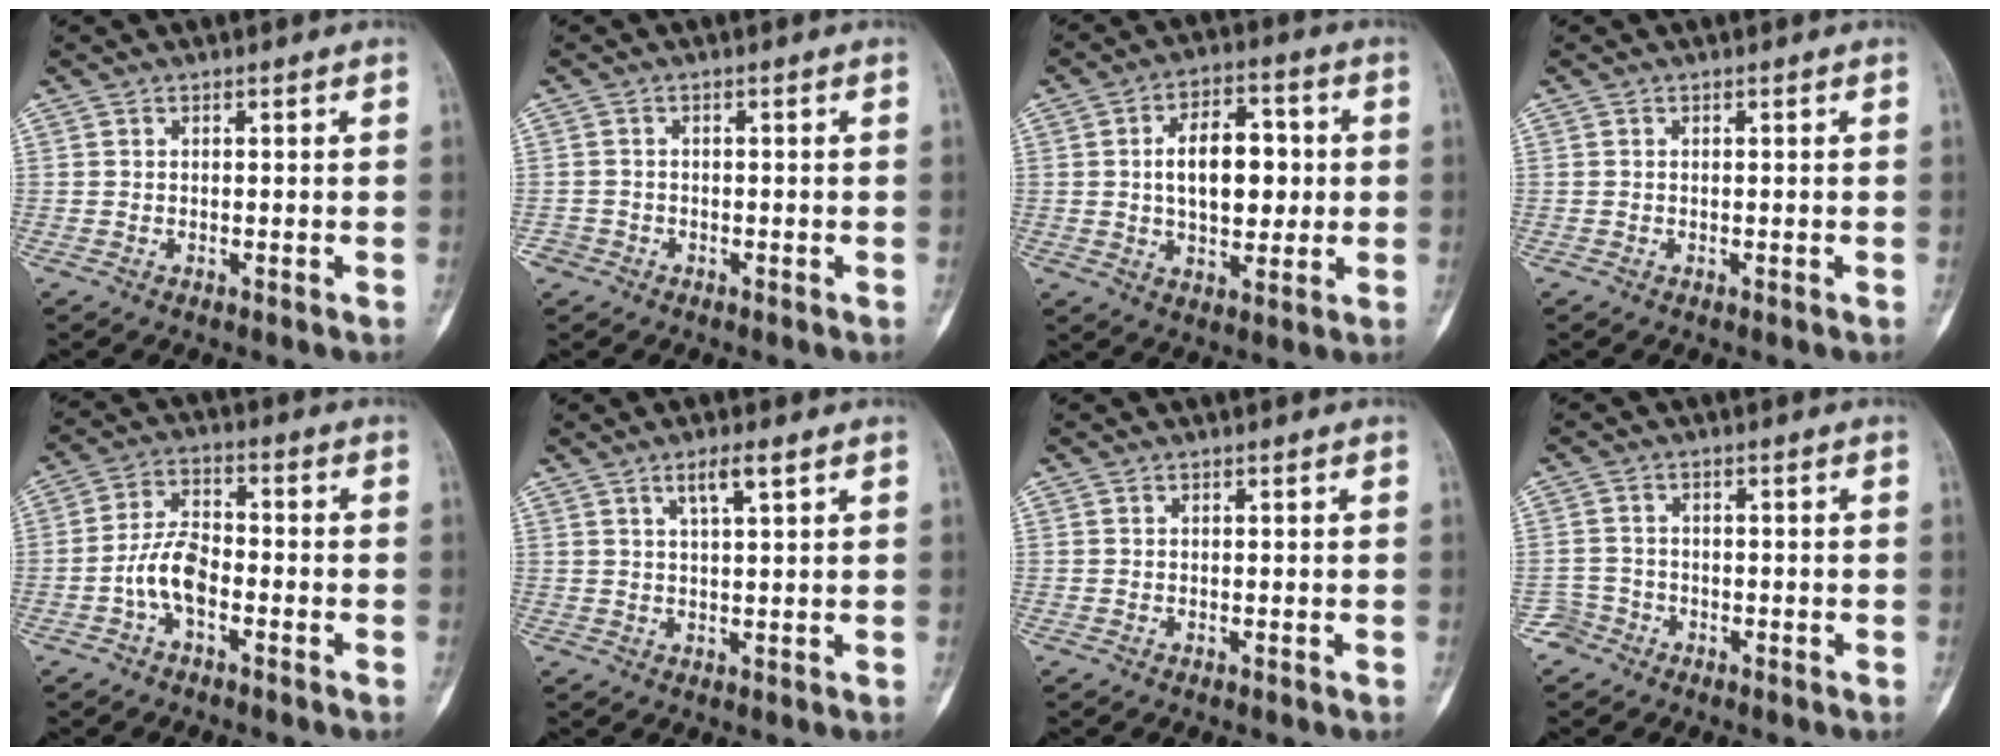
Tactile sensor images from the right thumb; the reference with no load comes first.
{"total": 1.8, "force": [-1.1, 1.4, -0.2], "torque": [0.011, 0.008, -0.026]}
{"total": 12.6, "force": [1.0, 7.4, 10.2], "torque": [-0.126, 0.011, 0.016]}
{"total": 0.0}
{"total": 7.3, "force": [-2.5, 3.7, 5.7], "torque": [-0.107, 0.028, -0.055]}
{"total": 3.9, "force": [2.2, 0.6, 3.2], "torque": [-0.058, -0.006, 0.043]}
{"total": 0.0}
{"total": 2.8, "force": [-1.8, 2.1, -0.5], "torque": [0.021, 0.013, -0.038]}